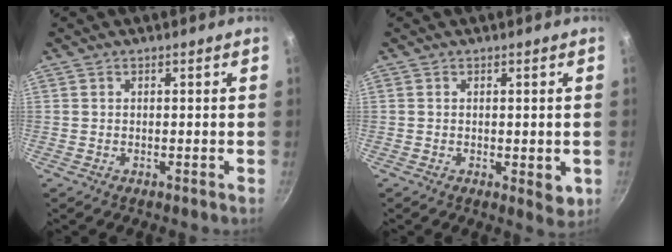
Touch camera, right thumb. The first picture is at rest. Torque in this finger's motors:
{"motor_torque": [-0.26, 0.00, -0.10, 0.01, 0.03]}